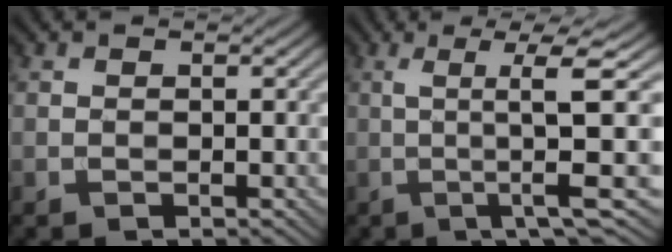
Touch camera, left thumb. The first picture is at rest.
{"total": 8.5, "force": [-0.3, 0.4, 8.4], "torque": [-0.146, 0.015, -0.003]}